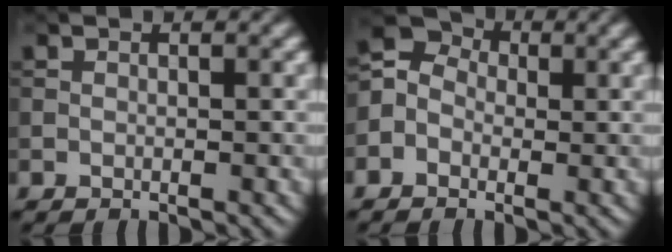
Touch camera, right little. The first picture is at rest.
{"total": 4.4, "force": [-0.6, 3.9, 2.0], "torque": [-0.029, 0.021, -0.036]}